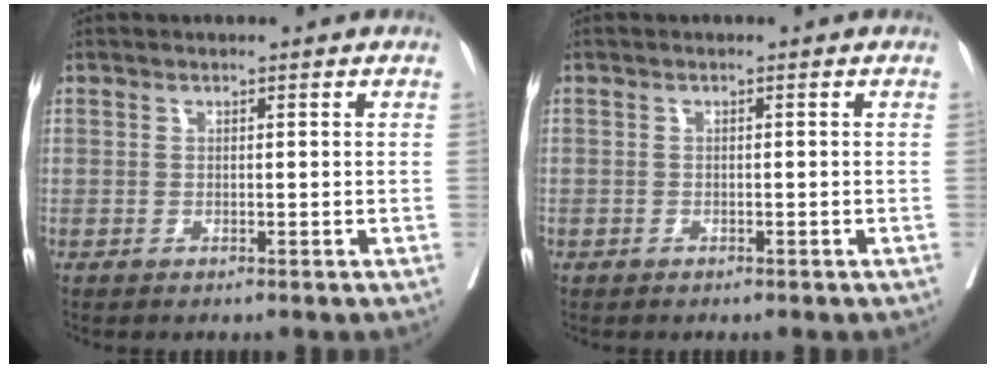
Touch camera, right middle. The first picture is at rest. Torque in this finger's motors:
{"motor_torque": [0.79, -0.88, -0.25, -0.21]}